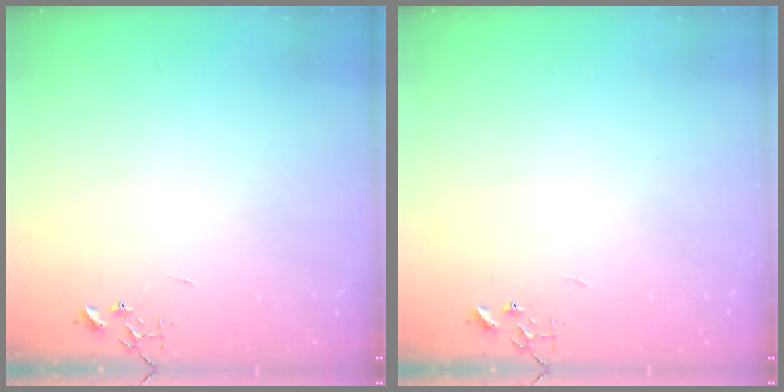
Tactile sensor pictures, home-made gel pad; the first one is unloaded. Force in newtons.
{"total": 0.0}